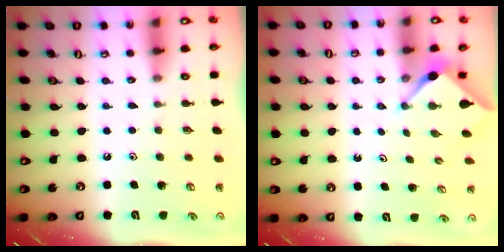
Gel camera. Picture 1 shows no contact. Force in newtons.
{"total": 2.9, "press": 2.9, "slide": 0.4}